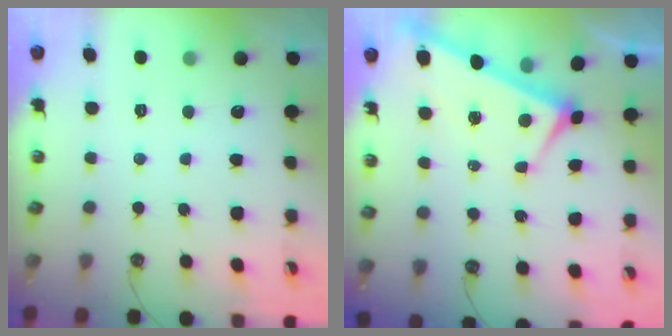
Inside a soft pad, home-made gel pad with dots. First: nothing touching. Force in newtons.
{"total": 3.4, "press": 3.4, "slide": 0.5}